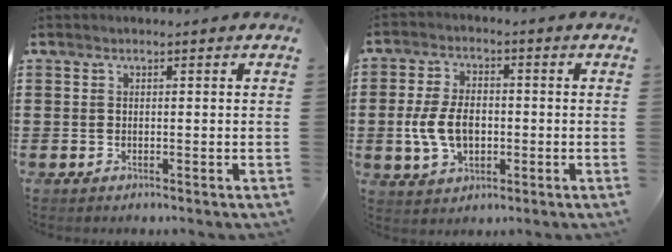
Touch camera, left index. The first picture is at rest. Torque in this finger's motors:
{"motor_torque": [1.42, -0.03, 0.68, 0.15]}